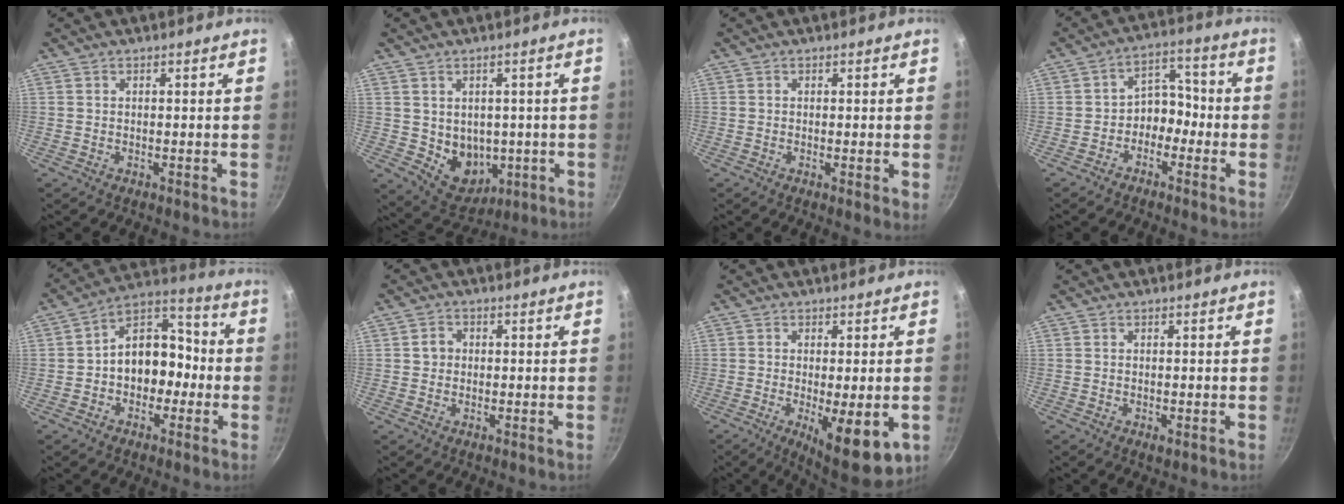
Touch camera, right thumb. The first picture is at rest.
{"total": 8.8, "force": [-0.9, 7.0, 5.4], "torque": [-0.043, -0.006, 0.012]}
{"total": 2.0, "force": [0.0, 0.3, 1.9], "torque": [-0.036, -0.008, -0.001]}
{"total": 7.0, "force": [-2.4, 5.2, 4.0], "torque": [-0.024, 0.042, -0.054]}
{"total": 13.5, "force": [-1.5, 9.3, 9.6], "torque": [-0.107, 0.048, -0.038]}
{"total": 2.6, "force": [0.2, 2.3, 1.1], "torque": [-0.006, 0.006, -0.001]}
{"total": 12.2, "force": [-3.8, 4.1, 10.9], "torque": [-0.150, -0.019, -0.044]}
{"total": 1.0, "force": [-0.3, 0.4, 0.9], "torque": [-0.015, -0.004, -0.003]}